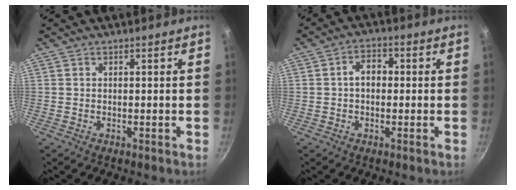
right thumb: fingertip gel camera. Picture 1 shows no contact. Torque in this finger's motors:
{"motor_torque": [0.31, 1.17, 0.57, -0.37, 0.01]}